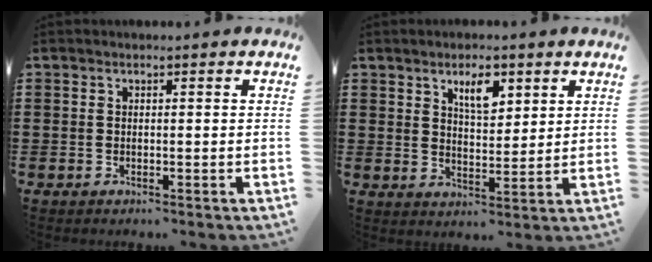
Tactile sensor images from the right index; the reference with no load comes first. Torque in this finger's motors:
{"motor_torque": [0.09, -0.01, 0.29, 0.06]}